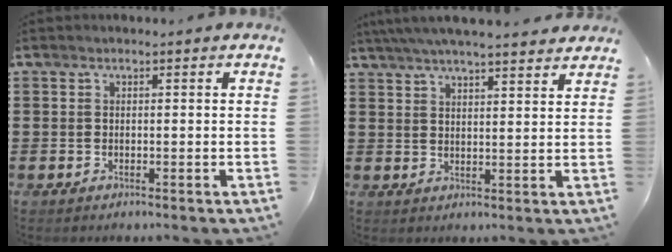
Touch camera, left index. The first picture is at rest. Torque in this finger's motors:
{"motor_torque": [0.69, -0.48, 1.06, 0.21]}